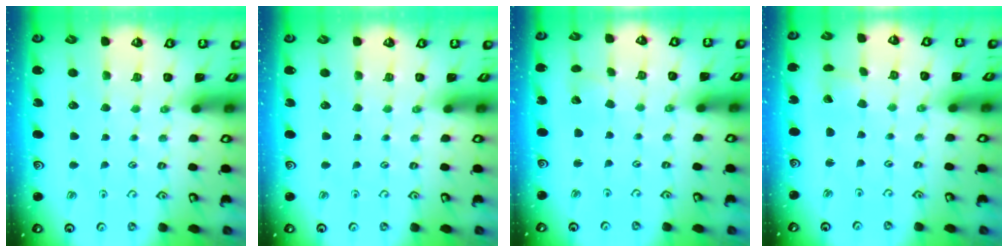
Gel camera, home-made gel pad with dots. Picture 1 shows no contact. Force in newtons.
{"total": 0.0}
{"total": 3.8, "press": 3.8, "slide": 0.4}
{"total": 0.7, "press": 0.7, "slide": 0.1}